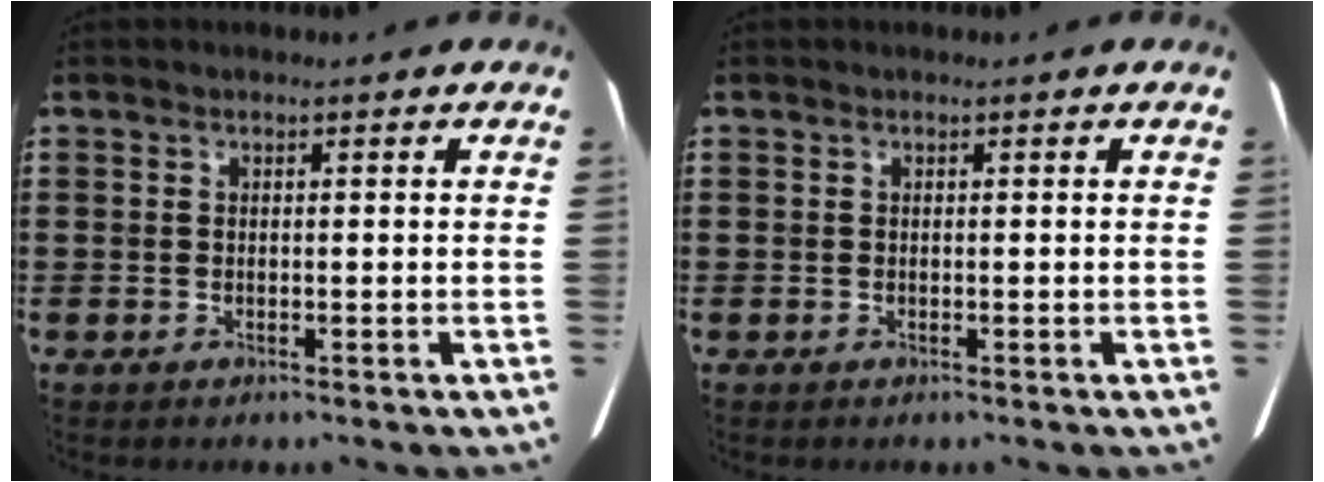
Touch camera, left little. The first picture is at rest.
{"total": 0.0}